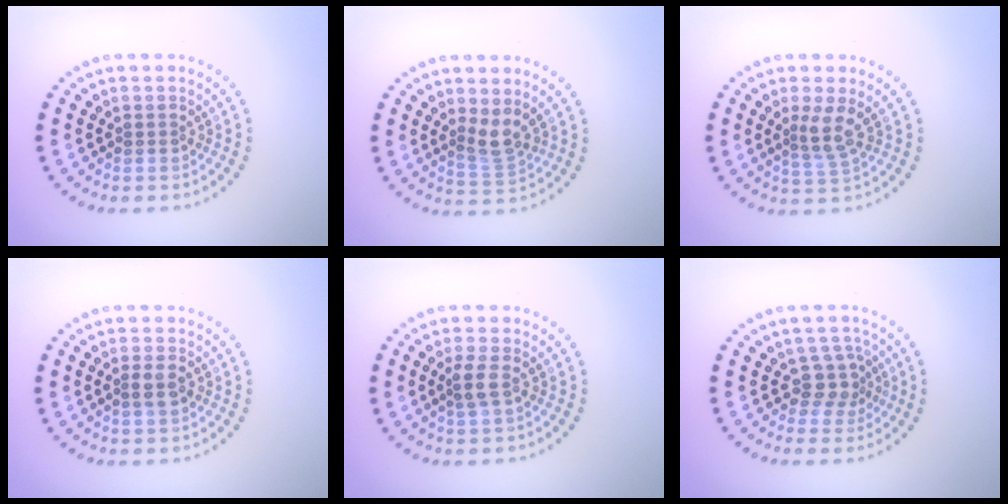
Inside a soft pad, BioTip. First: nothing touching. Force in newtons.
{"total": 2.2, "press": 1.7, "slide": 1.4}
{"total": 2.5, "press": 1.9, "slide": 1.6}
{"total": 1.7, "press": 1.7, "slide": 0.3}
{"total": 1.6, "press": 1.4, "slide": 0.7}
{"total": 2.4, "press": 1.9, "slide": 1.5}